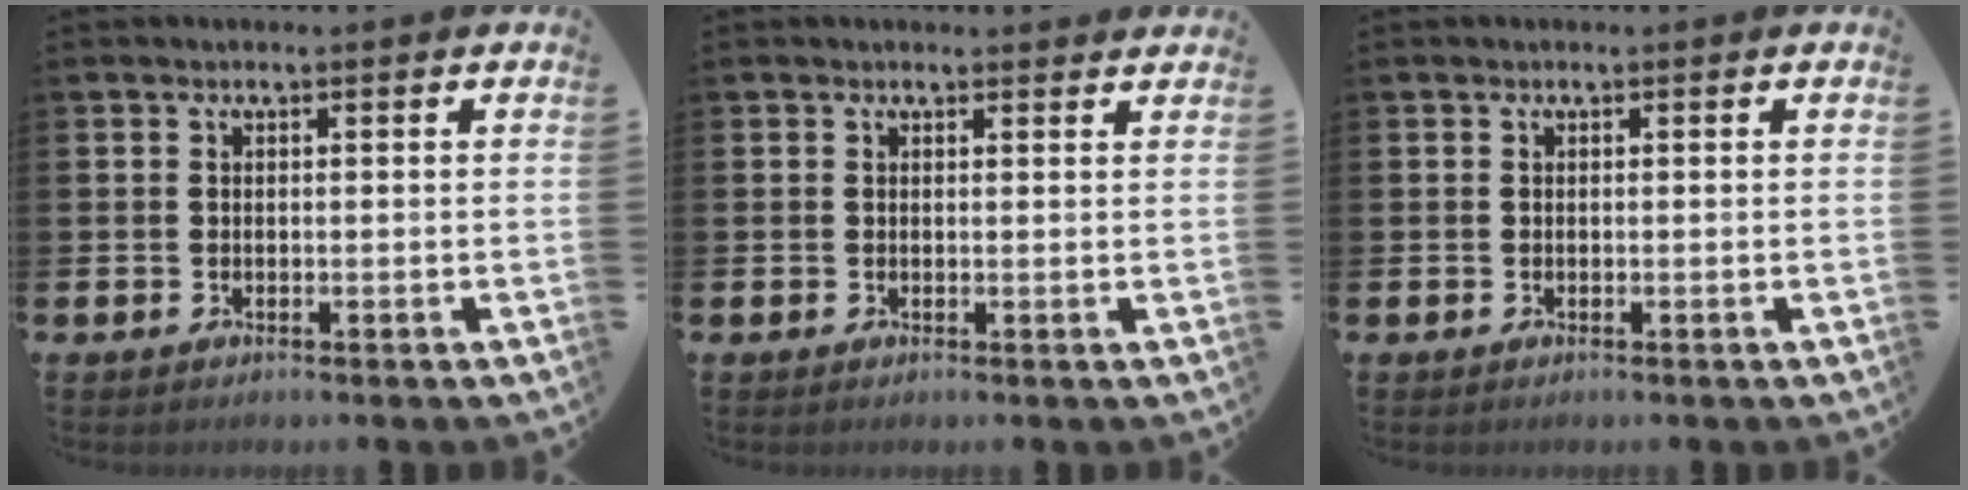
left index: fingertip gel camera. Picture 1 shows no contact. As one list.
[{"total": 0.6, "force": [0.6, 0.1, 0.0], "torque": [0.012, -0.005, 0.009]}, {"total": 0.0}]